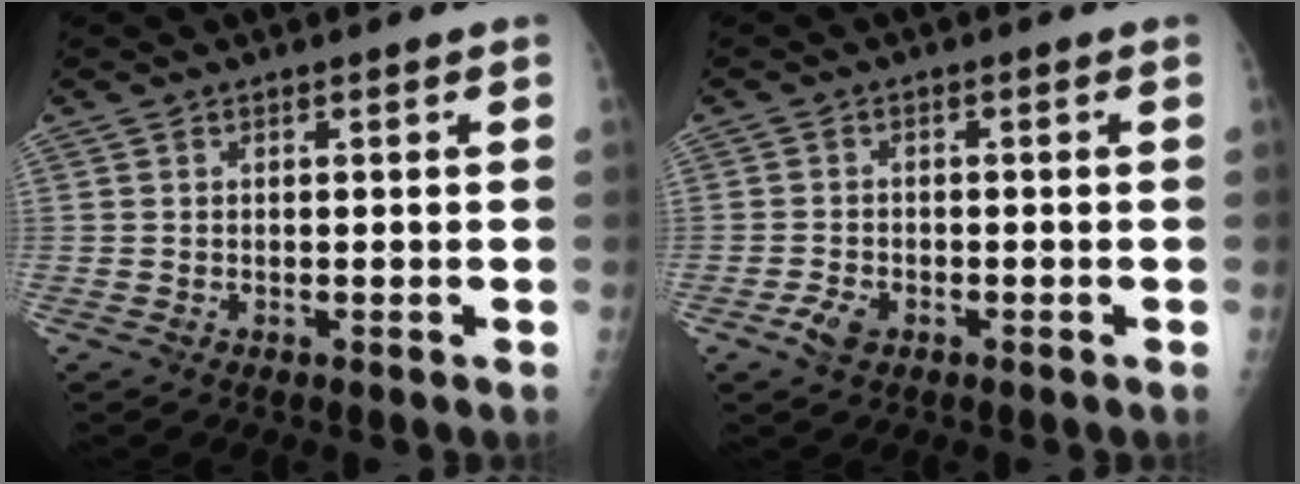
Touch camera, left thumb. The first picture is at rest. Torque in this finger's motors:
{"motor_torque": [-0.15, 0.11, -0.06, -0.02, 0.01]}